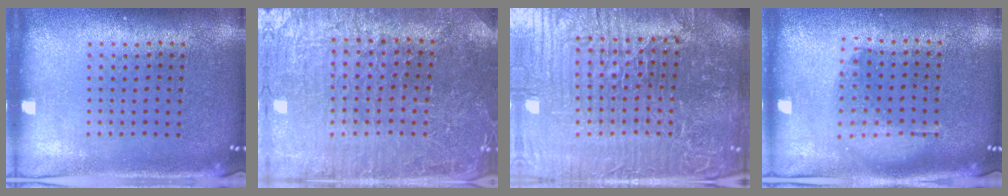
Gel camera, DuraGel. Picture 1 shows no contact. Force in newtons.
{"total": 3.3, "press": 3.3, "slide": 0.3}
{"total": 7.9, "press": 7.0, "slide": 3.7}
{"total": 1.0, "press": 0.9, "slide": 0.3}